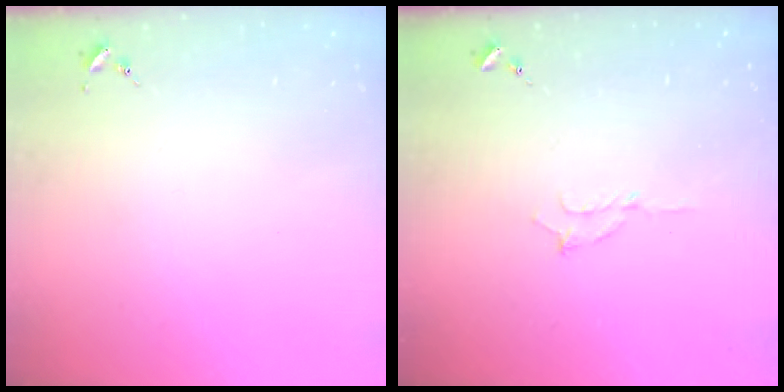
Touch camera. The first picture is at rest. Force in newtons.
{"total": 5.6, "press": 5.6, "slide": 0.6}